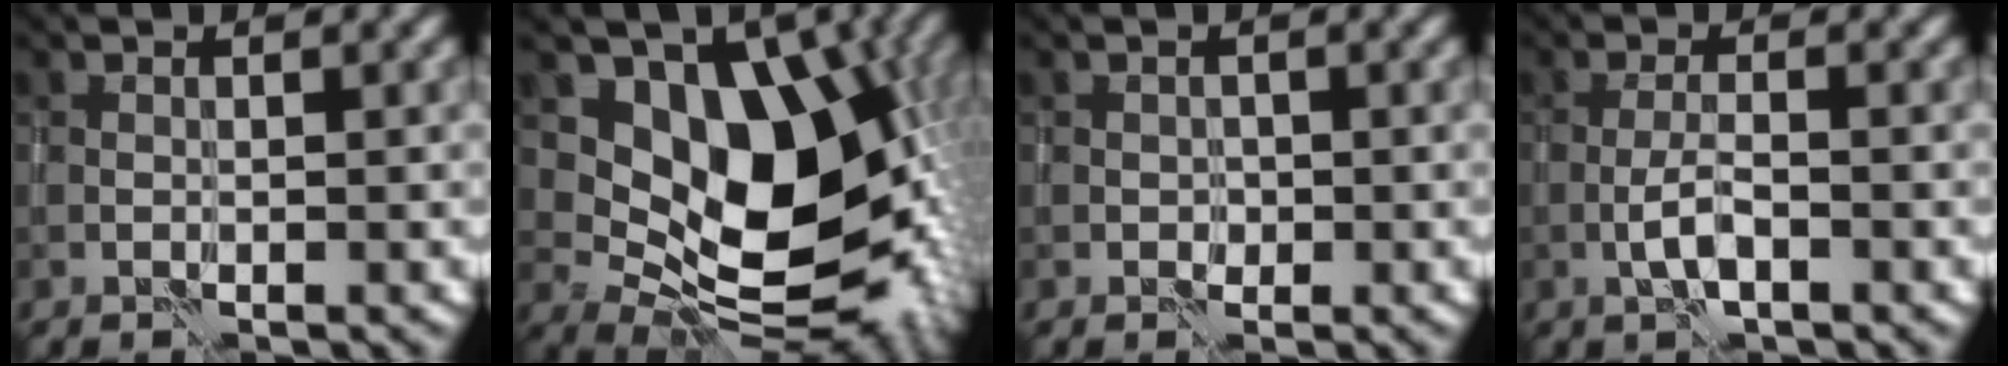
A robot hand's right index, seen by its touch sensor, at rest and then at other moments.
{"total": 12.3, "force": [1.6, 8.2, 9.0], "torque": [-0.123, -0.017, 0.033]}
{"total": 0.5, "force": [-0.1, 0.5, 0.0], "torque": [-0.003, -0.003, 0.000]}
{"total": 2.2, "force": [-1.1, 0.3, 1.9], "torque": [-0.040, 0.005, -0.025]}